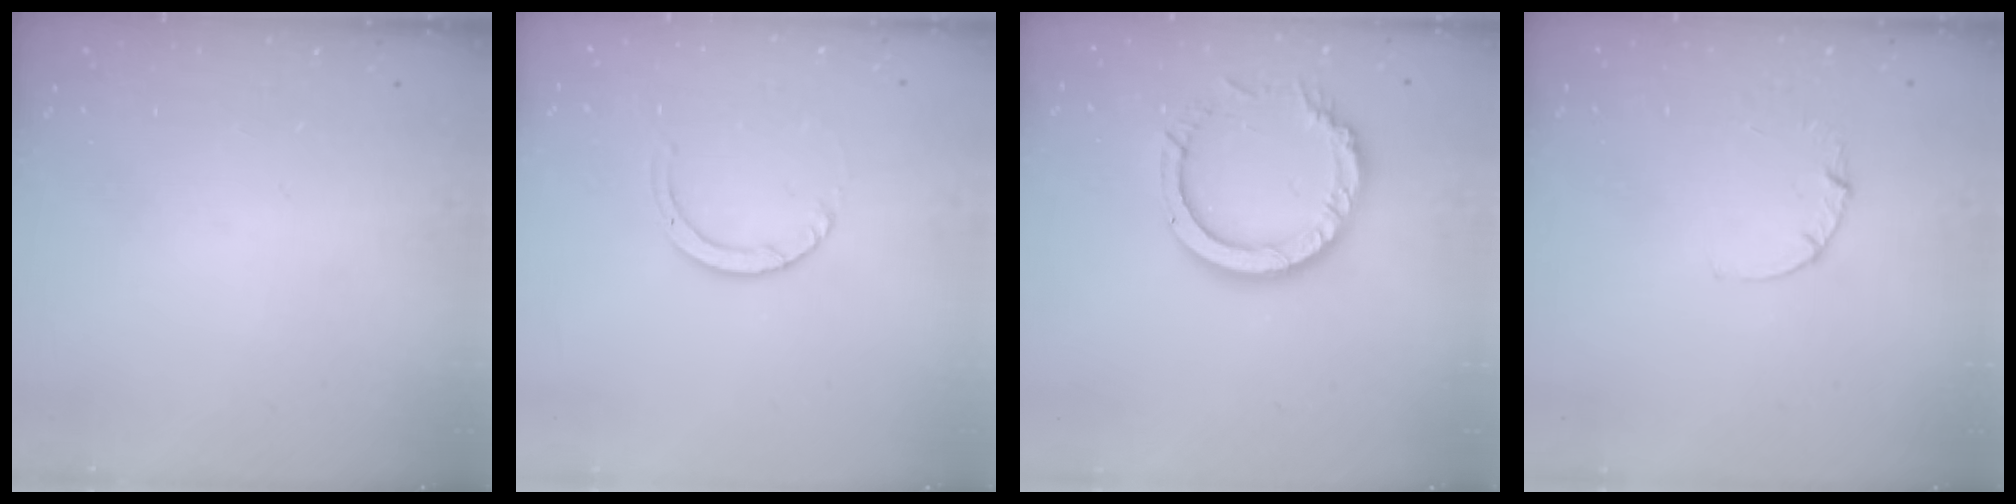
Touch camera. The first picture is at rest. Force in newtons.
{"total": 3.5, "press": 3.5, "slide": 0.1}
{"total": 12.3, "press": 12.2, "slide": 1.0}
{"total": 2.8, "press": 2.8, "slide": 0.3}